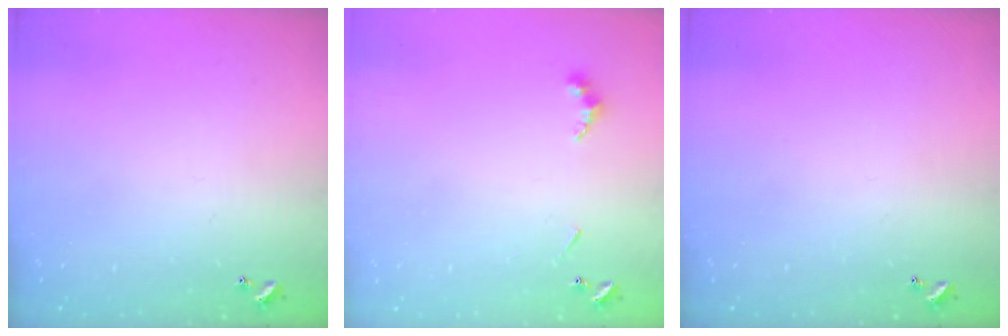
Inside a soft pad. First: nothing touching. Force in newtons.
{"total": 4.6, "press": 4.6, "slide": 0.7}
{"total": 0.0}